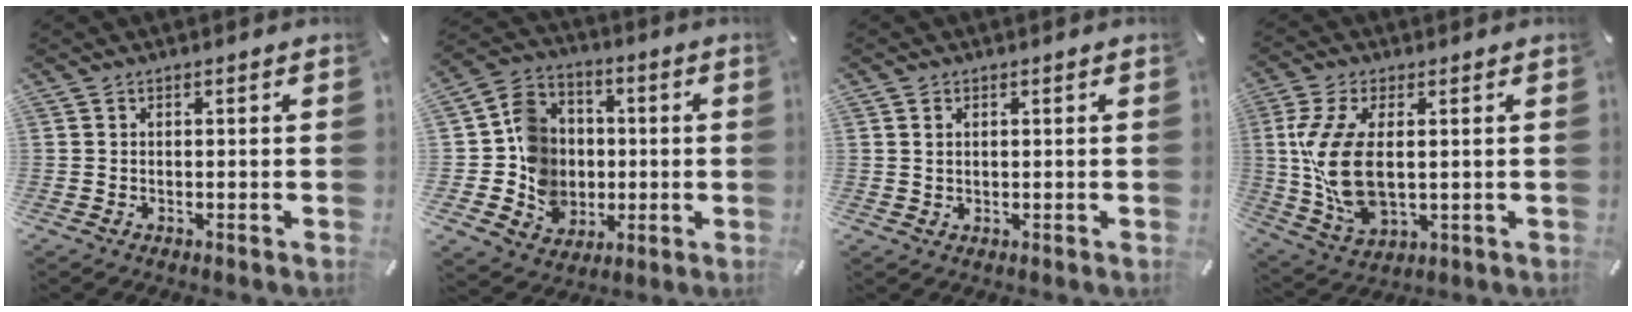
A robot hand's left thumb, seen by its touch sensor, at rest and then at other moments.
{"total": 13.0, "force": [-1.3, 12.3, 4.3], "torque": [-0.086, 0.023, -0.011]}
{"total": 1.3, "force": [0.4, 1.0, 0.6], "torque": [-0.007, 0.001, 0.006]}
{"total": 12.1, "force": [1.0, 6.6, 10.2], "torque": [-0.233, -0.011, 0.021]}